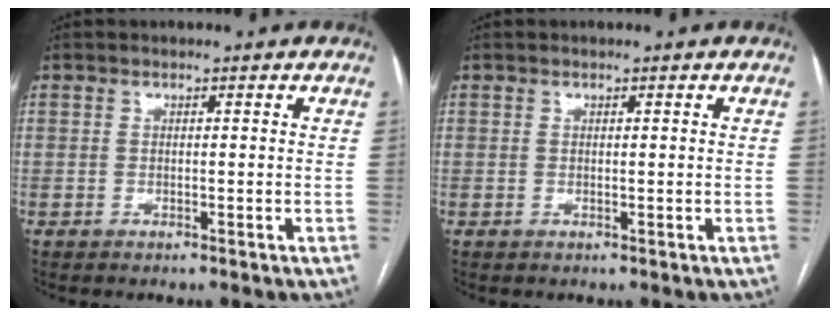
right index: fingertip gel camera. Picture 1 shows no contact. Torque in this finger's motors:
{"motor_torque": [-0.04, -0.06, 0.04, 0.01]}